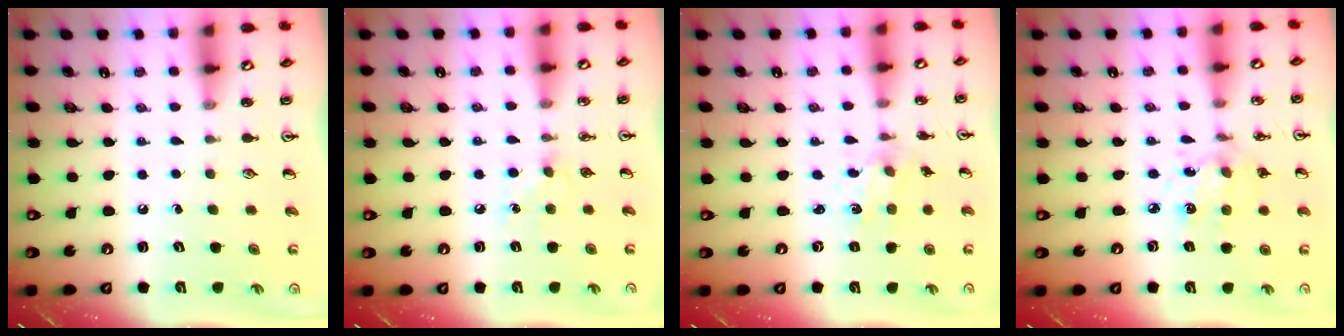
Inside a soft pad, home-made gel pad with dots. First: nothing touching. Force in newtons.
{"total": 4.3, "press": 4.3, "slide": 0.6}
{"total": 1.3, "press": 1.3, "slide": 0.3}
{"total": 4.7, "press": 4.5, "slide": 1.5}